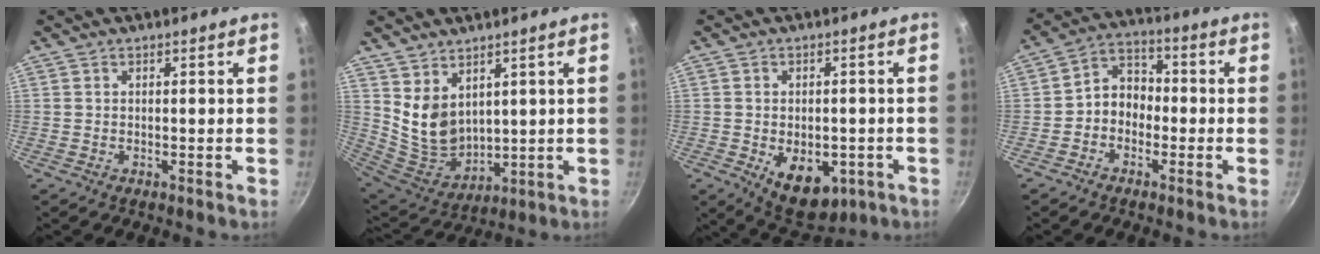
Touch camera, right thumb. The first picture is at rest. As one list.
[{"total": 9.8, "force": [4.7, 6.6, 5.4], "torque": [-0.082, -0.050, 0.113]}, {"total": 10.7, "force": [-3.3, 6.8, 7.6], "torque": [-0.074, 0.002, -0.029]}, {"total": 6.7, "force": [-1.9, 5.3, 3.6], "torque": [-0.025, 0.035, -0.049]}]